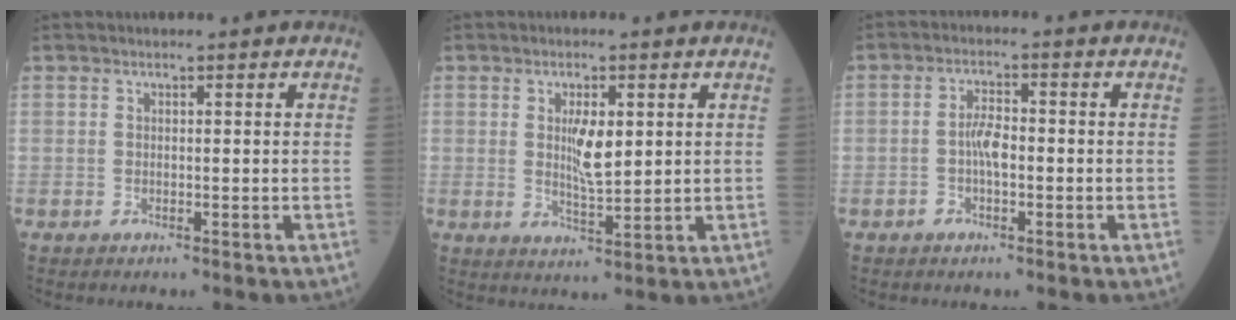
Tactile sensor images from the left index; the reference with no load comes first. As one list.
[{"total": 5.0, "force": [1.1, 1.2, 4.8], "torque": [-0.089, -0.007, 0.020]}, {"total": 3.5, "force": [-0.9, 1.2, 3.1], "torque": [-0.065, 0.005, -0.018]}]